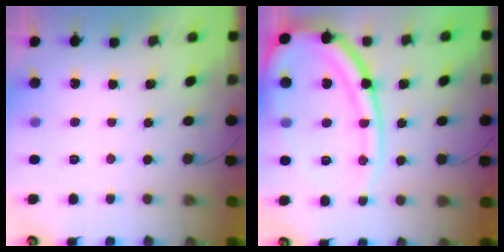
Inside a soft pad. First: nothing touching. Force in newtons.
{"total": 19.8, "press": 19.7, "slide": 2.4}